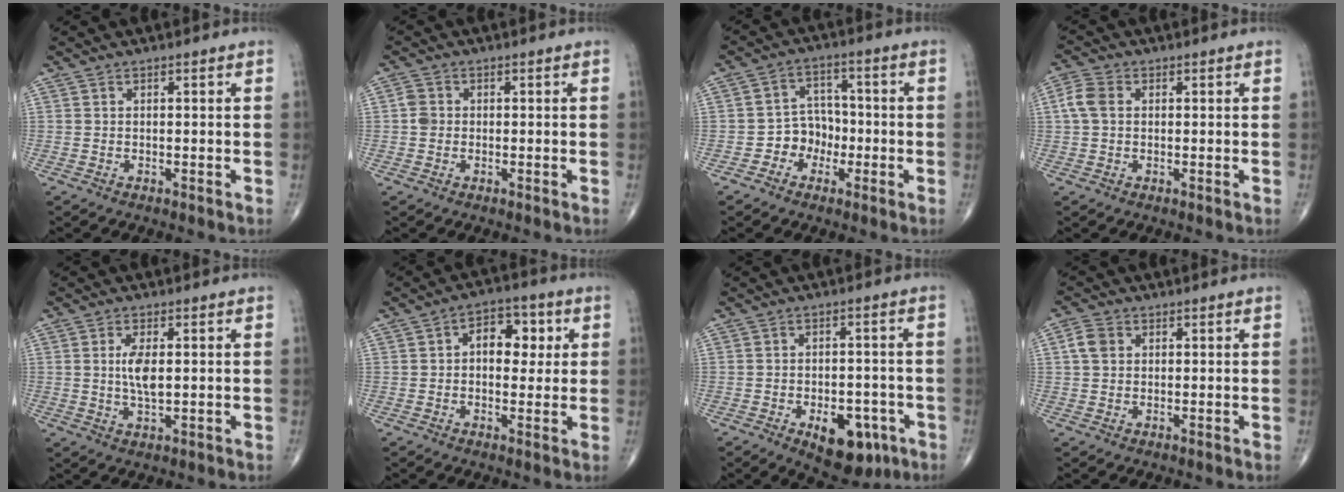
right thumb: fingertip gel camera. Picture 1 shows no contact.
{"total": 2.3, "force": [-0.1, 2.0, 1.1], "torque": [-0.013, 0.005, -0.005]}
{"total": 6.2, "force": [-2.2, 5.2, 2.6], "torque": [-0.006, 0.029, -0.048]}
{"total": 4.2, "force": [0.5, 3.1, 2.8], "torque": [-0.068, 0.013, 0.005]}
{"total": 4.9, "force": [0.5, 1.9, 4.5], "torque": [-0.087, -0.011, 0.010]}
{"total": 8.1, "force": [1.4, 5.3, 5.9], "torque": [-0.045, 0.010, 0.014]}
{"total": 10.9, "force": [-4.9, 6.0, 7.7], "torque": [-0.078, 0.018, -0.059]}
{"total": 3.5, "force": [0.8, 2.8, 1.9], "torque": [-0.035, 0.007, 0.011]}